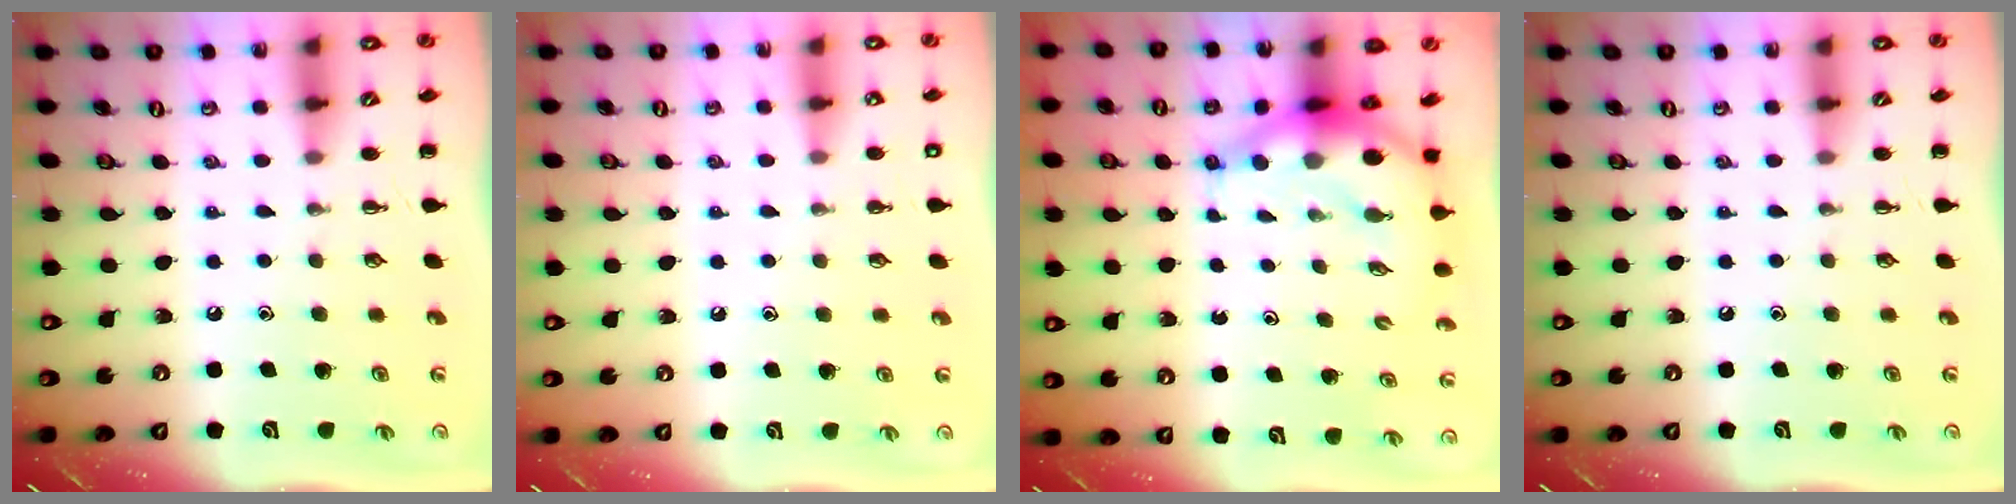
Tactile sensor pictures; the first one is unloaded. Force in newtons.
{"total": 2.3, "press": 2.2, "slide": 0.7}
{"total": 8.0, "press": 7.7, "slide": 2.1}
{"total": 0.0}